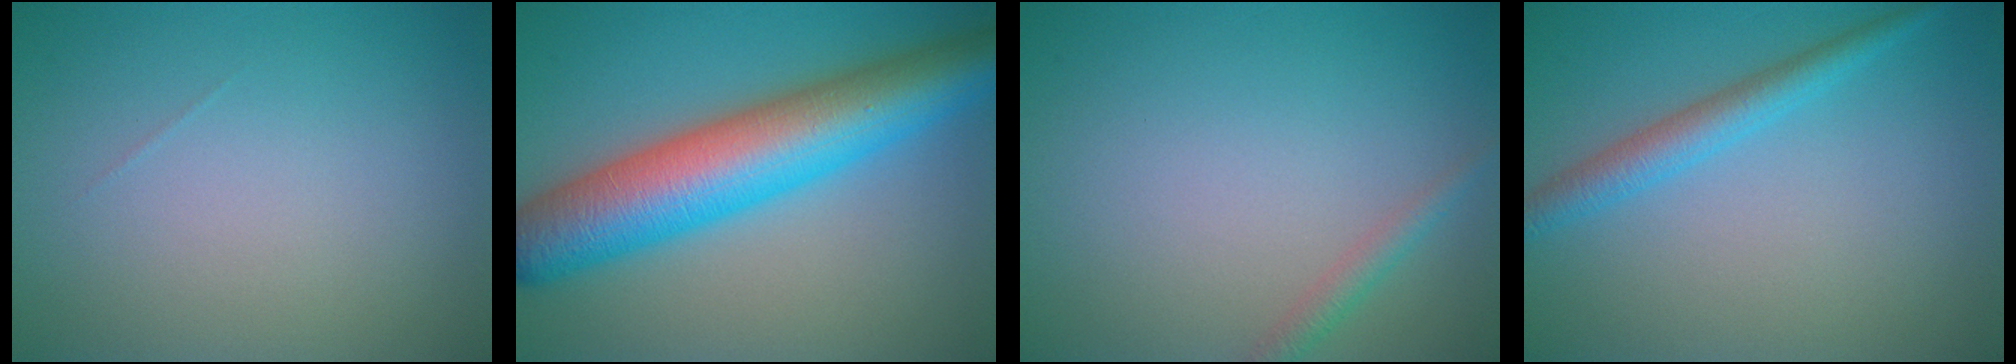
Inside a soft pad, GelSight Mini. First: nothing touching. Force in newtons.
{"total": 11.1, "press": 11.1, "slide": 0.2}
{"total": 1.4, "press": 1.4, "slide": 0.1}
{"total": 2.8, "press": 2.8, "slide": 0.0}